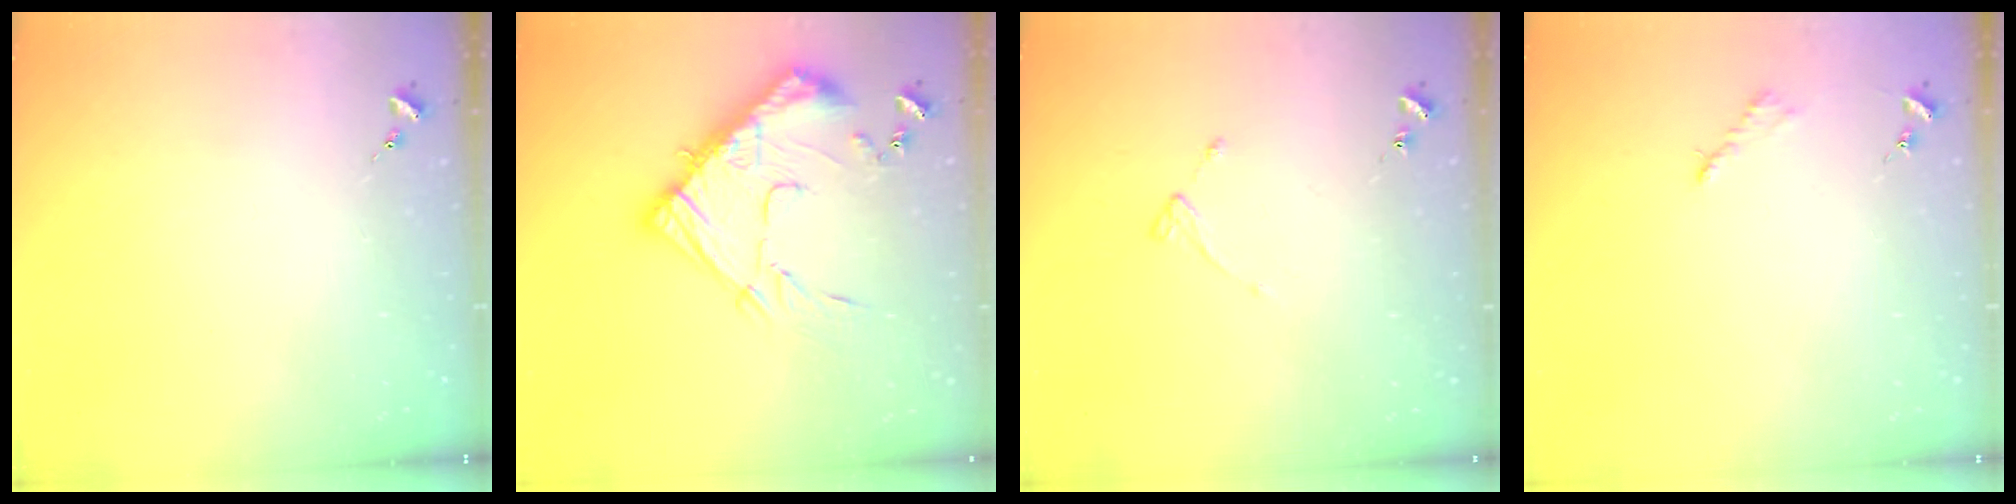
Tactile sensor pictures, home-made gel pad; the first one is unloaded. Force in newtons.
{"total": 19.3, "press": 19.2, "slide": 2.0}
{"total": 3.7, "press": 3.6, "slide": 0.5}
{"total": 2.6, "press": 2.6, "slide": 0.4}